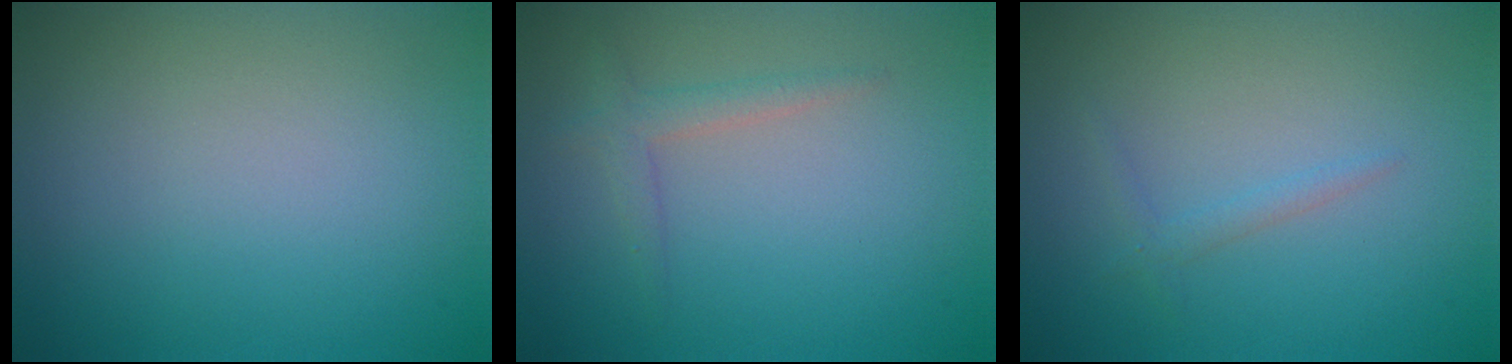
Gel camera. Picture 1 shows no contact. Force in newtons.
{"total": 1.6, "press": 1.5, "slide": 0.1}
{"total": 0.9, "press": 0.9, "slide": 0.1}